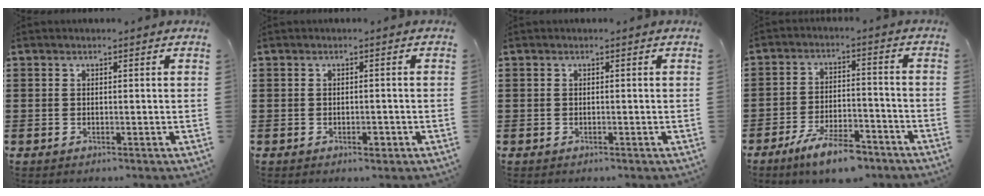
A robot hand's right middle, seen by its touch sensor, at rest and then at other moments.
{"total": 1.1, "force": [-0.6, 0.5, 0.7], "torque": [-0.015, -0.002, -0.012]}
{"total": 0.0}
{"total": 8.0, "force": [-6.5, 1.9, 4.4], "torque": [-0.090, 0.004, -0.121]}